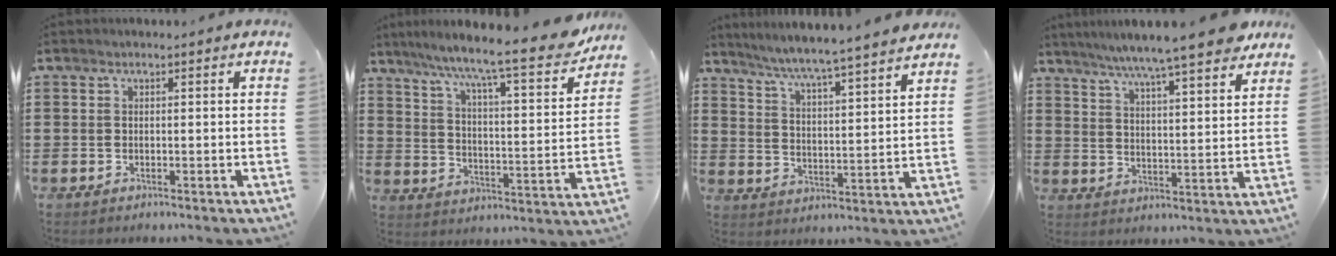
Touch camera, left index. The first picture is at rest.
{"total": 9.0, "force": [7.5, -0.1, 5.0], "torque": [-0.111, -0.060, 0.115]}
{"total": 5.4, "force": [5.0, -1.1, 1.7], "torque": [-0.057, -0.041, 0.078]}
{"total": 8.0, "force": [7.0, 0.0, 3.9], "torque": [-0.093, -0.036, 0.118]}